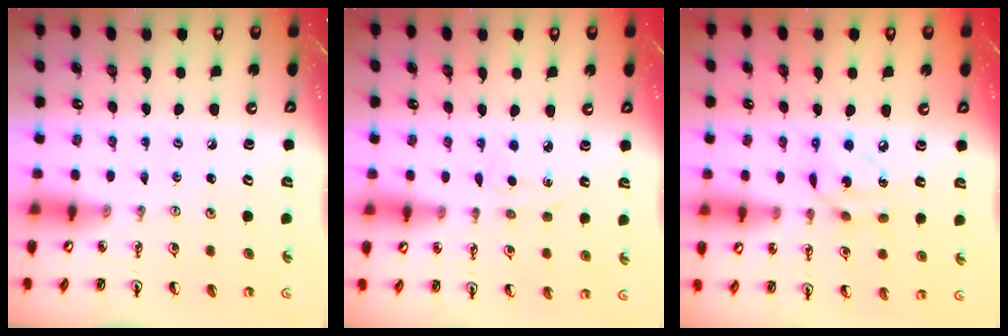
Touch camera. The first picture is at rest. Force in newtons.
{"total": 3.5, "press": 3.5, "slide": 0.5}
{"total": 8.5, "press": 8.4, "slide": 0.4}